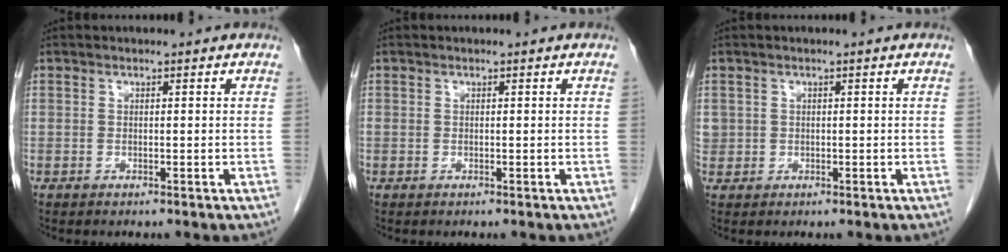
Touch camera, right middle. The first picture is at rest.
{"total": 0.0}
{"total": 1.9, "force": [0.3, 1.8, 0.4], "torque": [-0.003, 0.011, 0.009]}